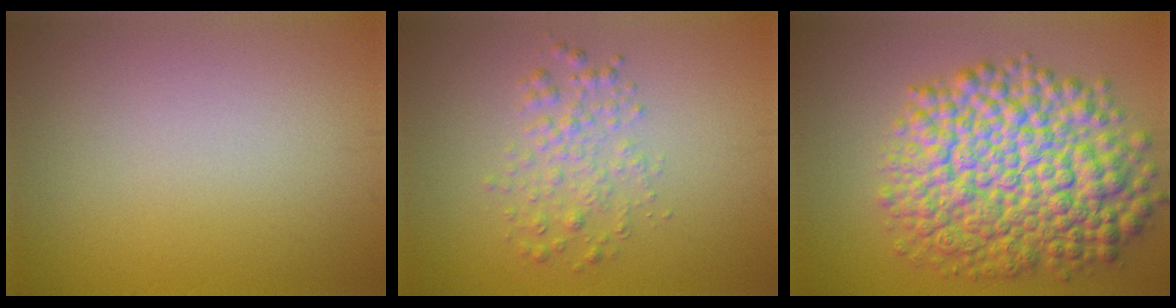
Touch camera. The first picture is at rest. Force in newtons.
{"total": 2.5, "press": 2.5, "slide": 0.0}
{"total": 12.2, "press": 12.2, "slide": 0.3}